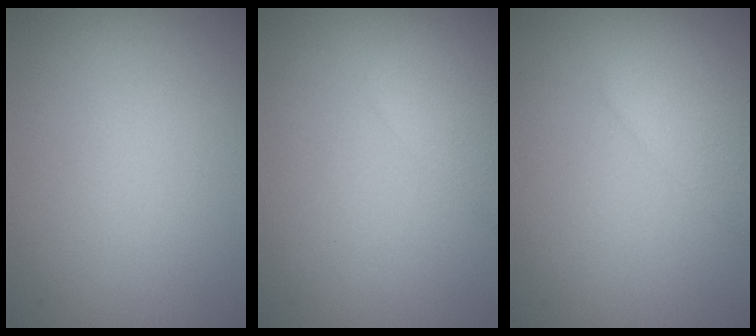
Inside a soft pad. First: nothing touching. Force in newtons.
{"total": 2.9, "press": 2.9, "slide": 0.1}
{"total": 3.8, "press": 3.8, "slide": 0.2}